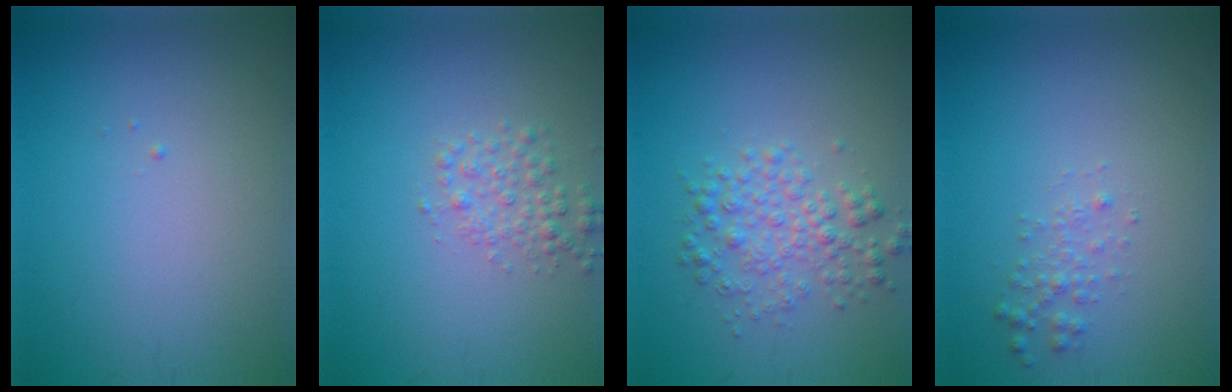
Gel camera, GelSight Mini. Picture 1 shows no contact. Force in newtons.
{"total": 2.1, "press": 2.1, "slide": 0.0}
{"total": 3.2, "press": 3.2, "slide": 0.0}
{"total": 1.3, "press": 1.3, "slide": 0.0}